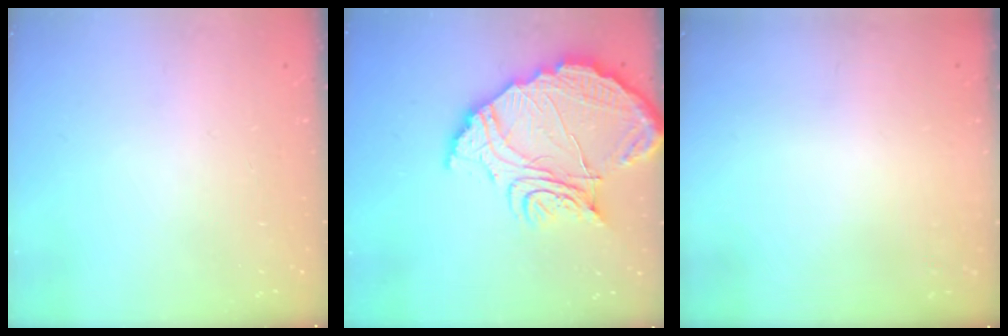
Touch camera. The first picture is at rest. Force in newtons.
{"total": 19.5, "press": 19.4, "slide": 2.1}
{"total": 3.2, "press": 3.0, "slide": 1.1}